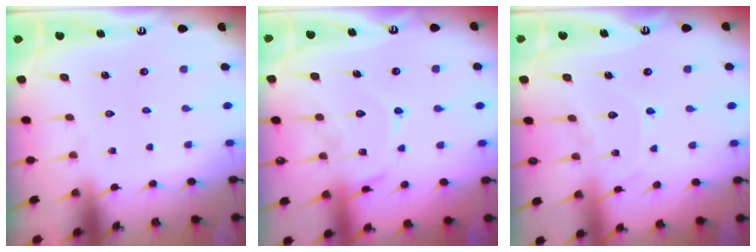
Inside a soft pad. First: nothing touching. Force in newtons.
{"total": 14.1, "press": 14.0, "slide": 1.3}
{"total": 9.2, "press": 9.2, "slide": 0.8}